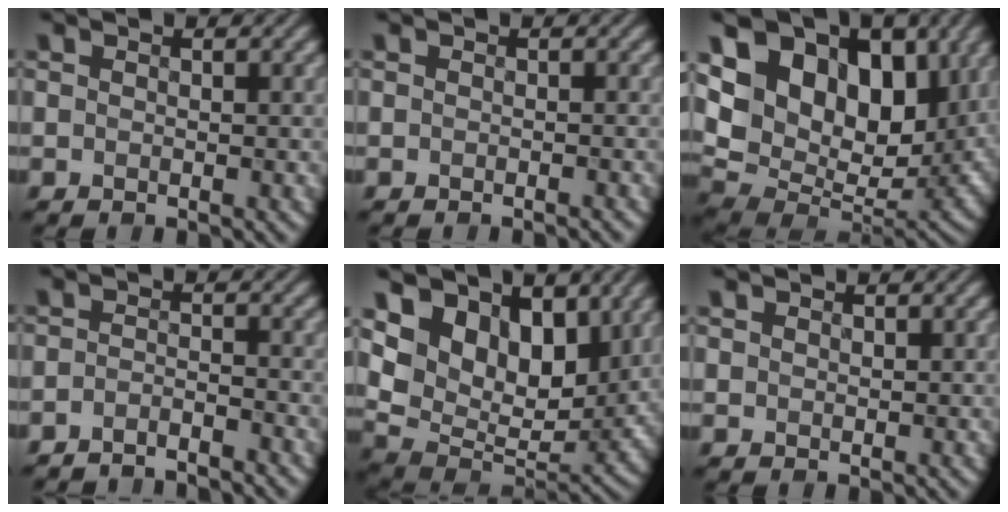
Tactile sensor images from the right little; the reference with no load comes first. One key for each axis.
{"total": 0.6, "fx": -0.5, "fy": 0.0, "fz": 0.1, "tx": -0.003, "ty": -0.003, "tz": -0.008}
{"total": 16.5, "fx": 6.8, "fy": 10.7, "fz": 10.5, "tx": -0.202, "ty": 0.017, "tz": 0.110}
{"total": 2.4, "fx": -2.3, "fy": 0.1, "fz": 0.5, "tx": -0.011, "ty": 0.001, "tz": -0.043}
{"total": 10.0, "fx": 5.1, "fy": 6.2, "fz": 6.0, "tx": -0.123, "ty": -0.004, "tz": 0.086}
{"total": 0.8, "fx": 0.7, "fy": 0.5, "fz": 0.1, "tx": -0.005, "ty": 0.004, "tz": 0.013}